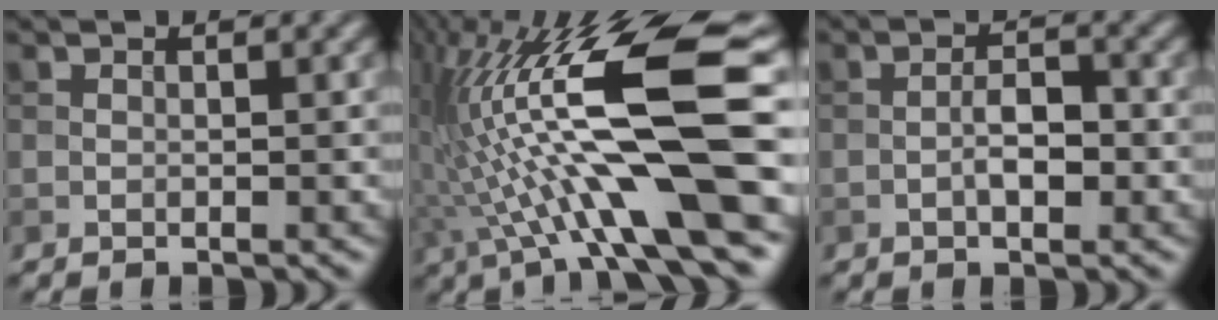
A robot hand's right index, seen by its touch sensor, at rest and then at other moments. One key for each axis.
{"total": 15.1, "fx": -0.3, "fy": 2.7, "fz": 14.8, "tx": -0.275, "ty": 0.024, "tz": 0.004}
{"total": 2.6, "fx": -0.7, "fy": 1.1, "fz": 2.3, "tx": -0.038, "ty": 0.005, "tz": -0.015}